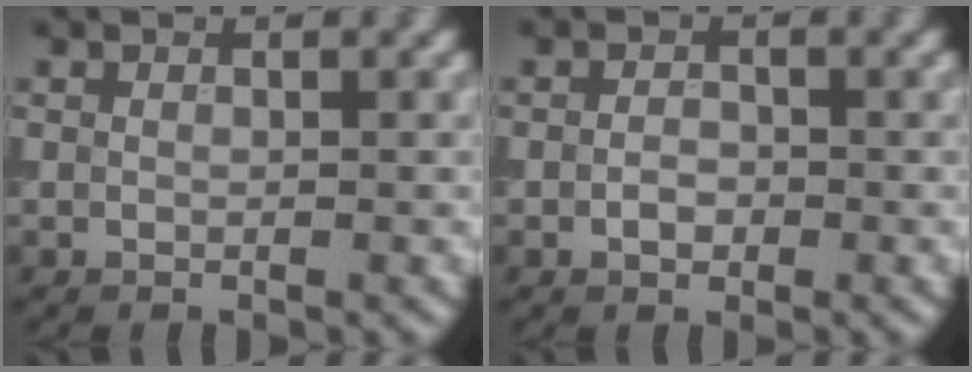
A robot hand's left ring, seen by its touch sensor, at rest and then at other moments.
{"total": 1.3, "force": [-0.5, 0.9, 0.9], "torque": [-0.017, 0.002, -0.011]}